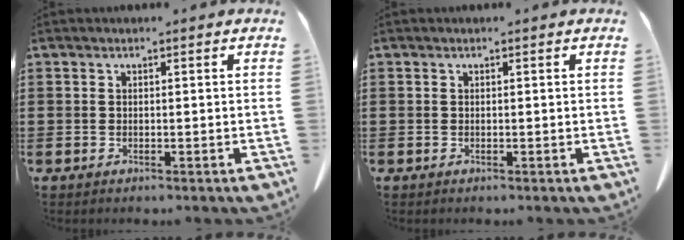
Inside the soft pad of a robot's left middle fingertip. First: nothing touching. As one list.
[{"total": 0.0}]